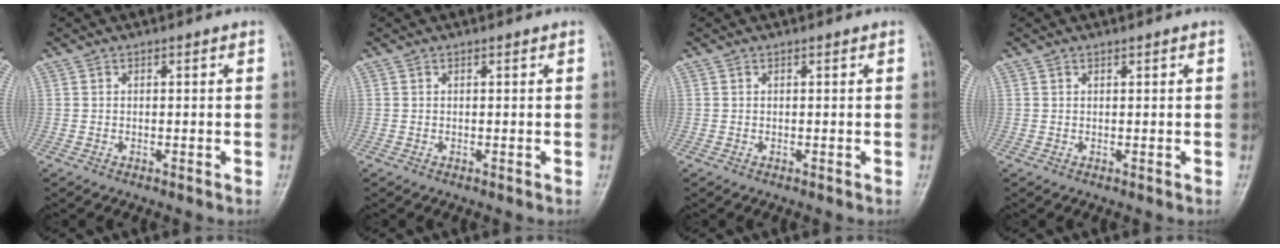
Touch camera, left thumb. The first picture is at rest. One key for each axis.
{"total": 0.0}
{"total": 0.0}
{"total": 0.0}